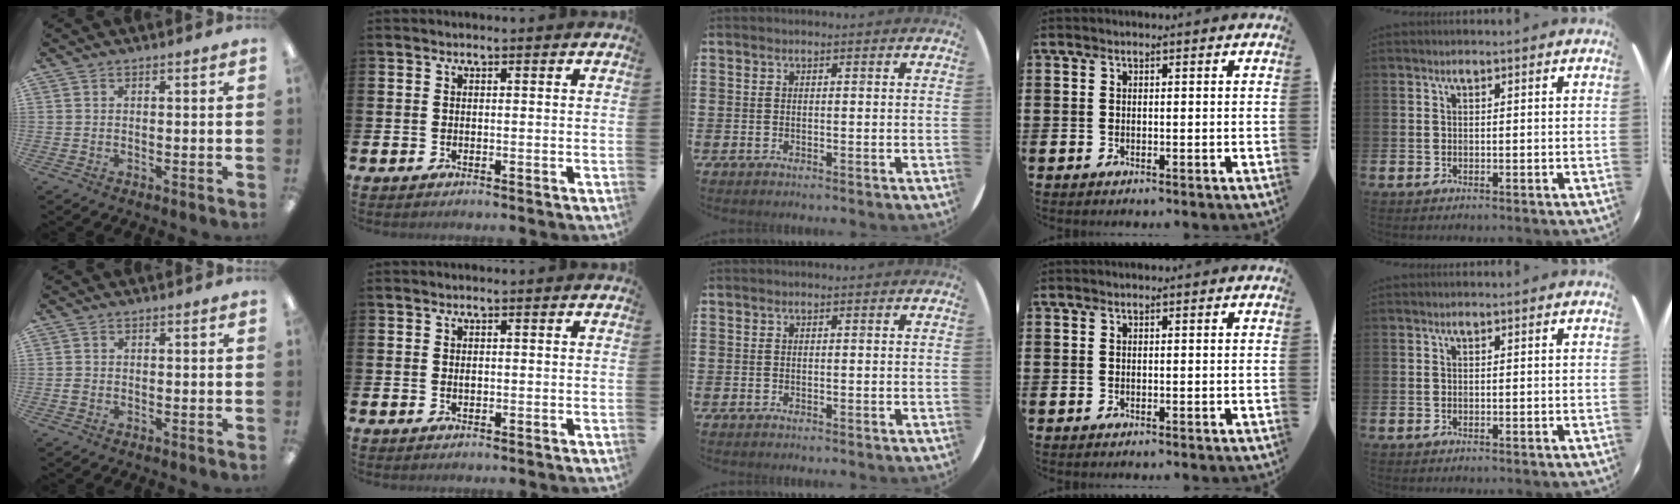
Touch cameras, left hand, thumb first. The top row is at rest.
{"thumb": {"total": 1.1, "force": [-0.3, 0.9, 0.5], "torque": [-0.009, 0.004, -0.007]}, "index": {"total": 0.6, "force": [0.1, 0.4, 0.4], "torque": [-0.009, 0.002, 0.000]}}